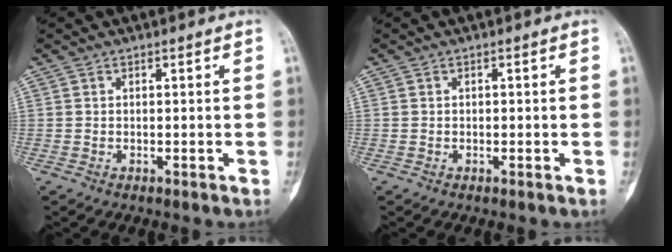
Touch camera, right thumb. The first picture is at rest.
{"total": 0.0}